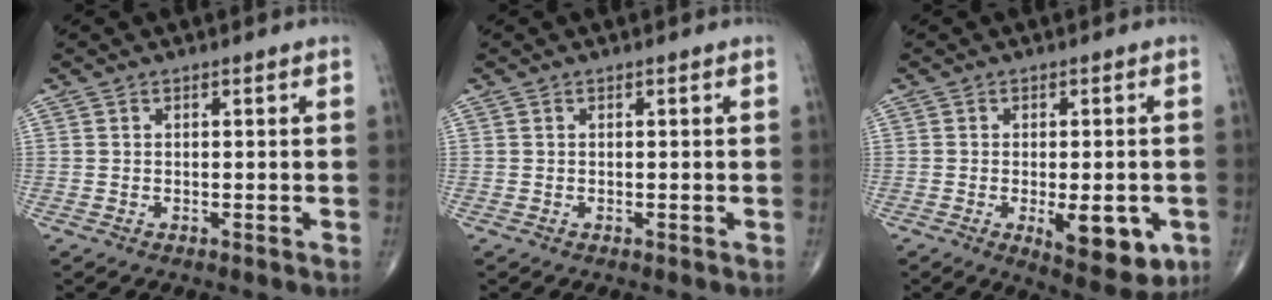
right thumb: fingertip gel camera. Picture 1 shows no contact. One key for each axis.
{"total": 0.0}
{"total": 10.4, "fx": -3.1, "fy": 4.3, "fz": 8.9, "tx": -0.100, "ty": -0.011, "tz": -0.032}